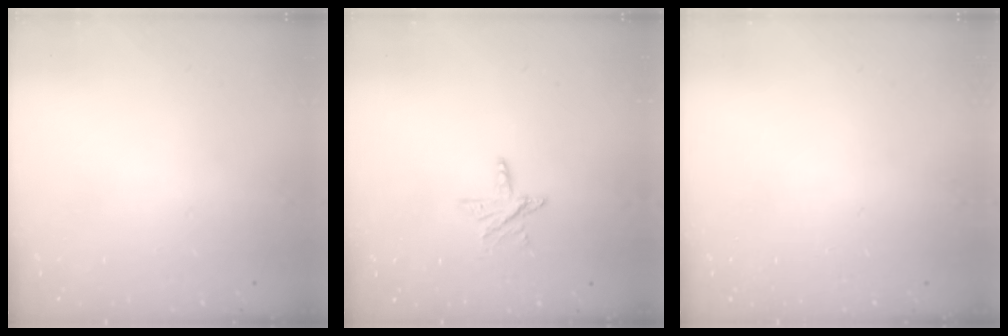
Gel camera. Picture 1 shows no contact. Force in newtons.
{"total": 6.7, "press": 6.7, "slide": 0.5}
{"total": 0.0}